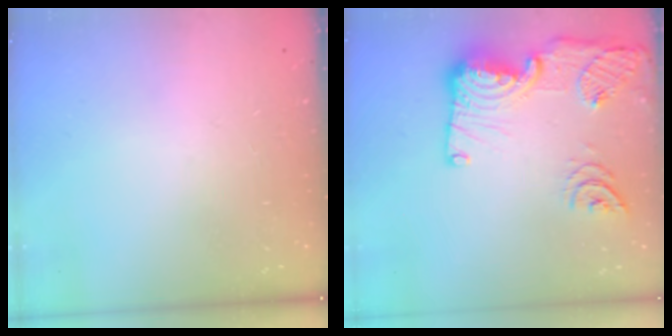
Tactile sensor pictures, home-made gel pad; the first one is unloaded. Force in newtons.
{"total": 19.0, "press": 19.0, "slide": 1.5}